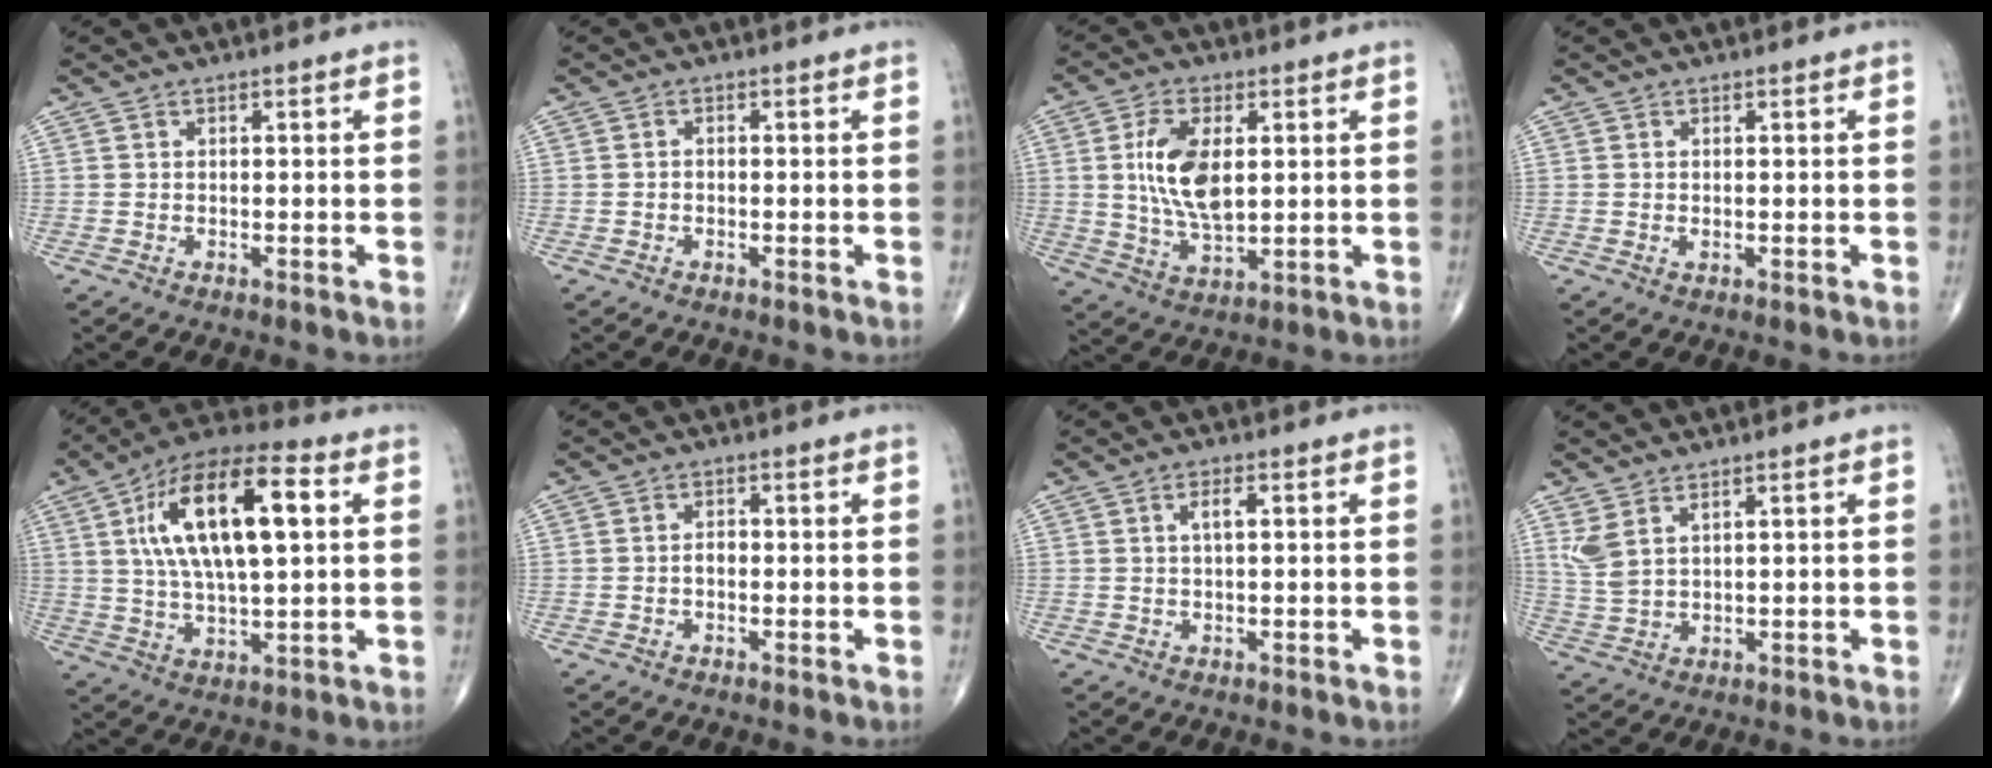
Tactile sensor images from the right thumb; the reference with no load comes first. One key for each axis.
{"total": 0.7, "fx": -0.3, "fy": 0.5, "fz": 0.4, "tx": -0.005, "ty": 0.002, "tz": -0.009}
{"total": 11.4, "fx": 1.8, "fy": 5.7, "fz": 9.7, "tx": -0.185, "ty": -0.011, "tz": 0.040}
{"total": 0.7, "fx": -0.1, "fy": 0.3, "fz": 0.6, "tx": -0.014, "ty": -0.001, "tz": 0.000}
{"total": 20.0, "fx": 4.8, "fy": 7.7, "fz": 17.8, "tx": -0.311, "ty": 0.016, "tz": 0.077}
{"total": 1.8, "fx": -0.5, "fy": 1.1, "fz": 1.4, "tx": -0.018, "ty": 0.006, "tz": -0.012}
{"total": 2.4, "fx": 0.6, "fy": 0.7, "fz": 2.2, "tx": -0.042, "ty": 0.004, "tz": 0.011}
{"total": 4.7, "fx": 2.6, "fy": 1.8, "fz": 3.5, "tx": -0.082, "ty": -0.010, "tz": 0.066}